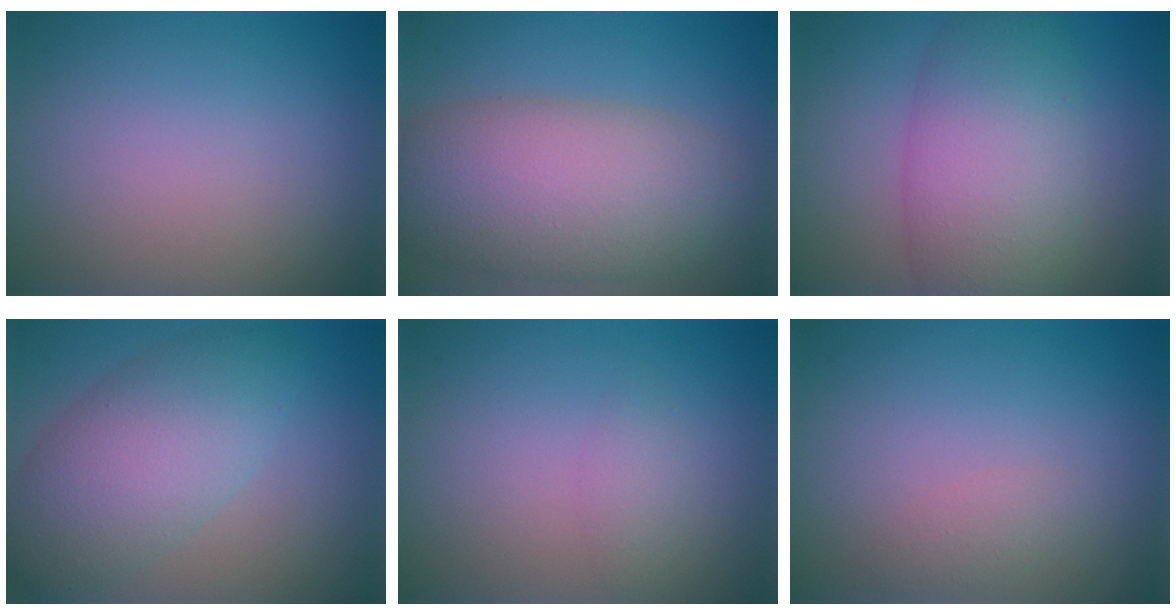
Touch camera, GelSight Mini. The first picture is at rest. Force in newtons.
{"total": 9.1, "press": 9.1, "slide": 0.3}
{"total": 7.8, "press": 7.8, "slide": 0.3}
{"total": 7.0, "press": 7.0, "slide": 0.3}
{"total": 1.3, "press": 1.3, "slide": 0.0}
{"total": 1.1, "press": 1.1, "slide": 0.0}